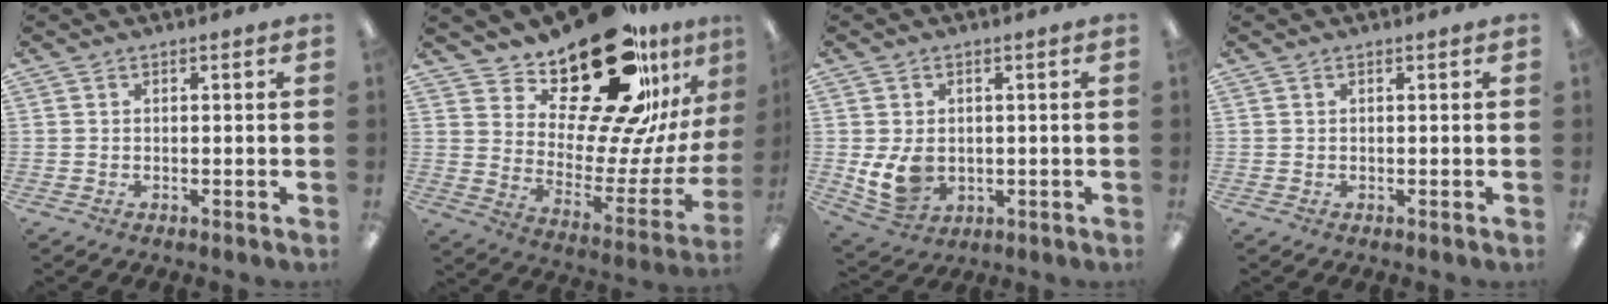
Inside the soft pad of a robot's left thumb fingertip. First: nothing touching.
{"total": 28.1, "force": [19.7, 10.8, 16.8], "torque": [-0.256, -0.131, 0.339]}
{"total": 7.6, "force": [0.1, 6.0, 4.7], "torque": [-0.086, -0.001, 0.003]}
{"total": 0.0}